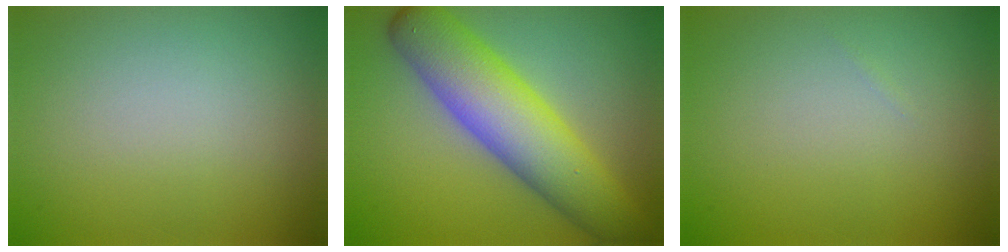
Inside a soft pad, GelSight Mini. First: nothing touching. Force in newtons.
{"total": 9.3, "press": 9.3, "slide": 0.2}
{"total": 0.0}